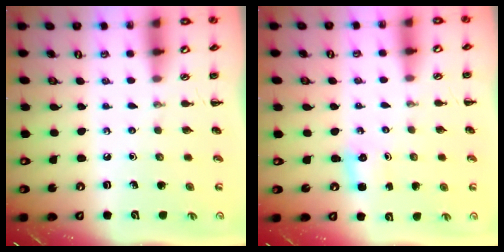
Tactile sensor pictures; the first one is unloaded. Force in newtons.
{"total": 1.8, "press": 1.7, "slide": 0.5}